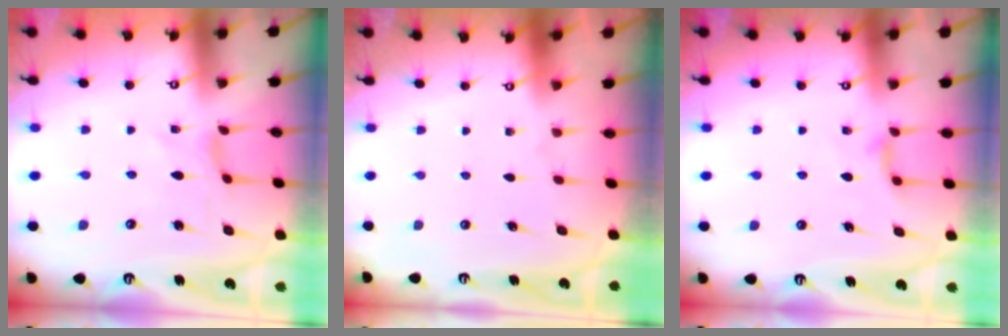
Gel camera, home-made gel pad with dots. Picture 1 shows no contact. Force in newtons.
{"total": 0.0}
{"total": 4.9, "press": 4.9, "slide": 0.7}